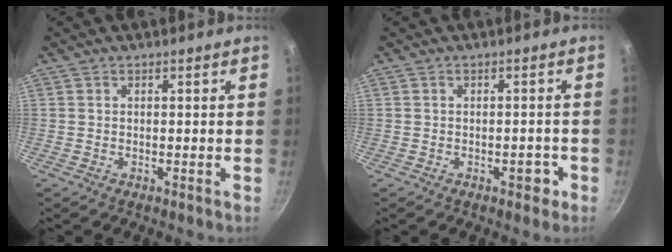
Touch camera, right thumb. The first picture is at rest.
{"total": 2.6, "force": [-1.3, 1.4, 1.8], "torque": [-0.007, 0.017, -0.014]}